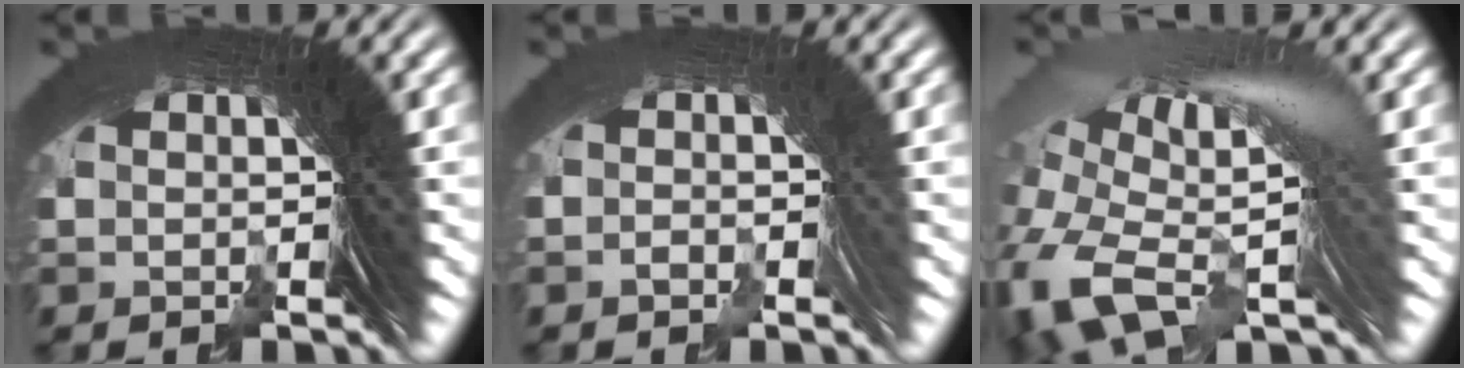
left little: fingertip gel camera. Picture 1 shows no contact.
{"total": 1.3, "force": [-1.1, -0.5, -0.4], "torque": [0.015, 0.008, -0.023]}
{"total": 5.5, "force": [-1.2, 2.6, 4.7], "torque": [-0.103, -0.021, -0.007]}